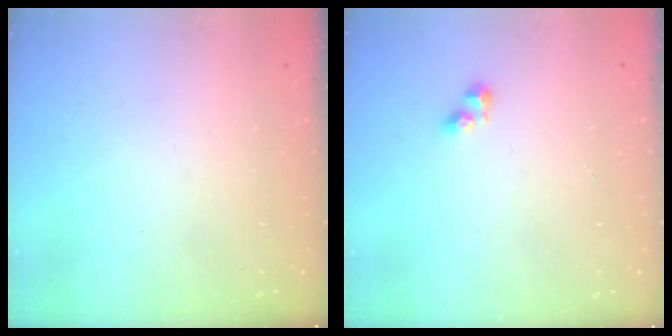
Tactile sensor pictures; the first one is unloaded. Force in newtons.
{"total": 2.1, "press": 2.1, "slide": 0.3}